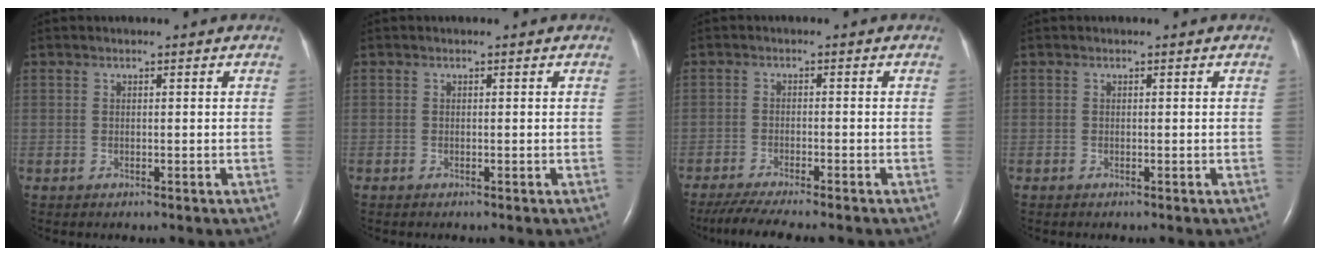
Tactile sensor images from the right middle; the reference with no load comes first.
{"total": 0.0}
{"total": 8.6, "force": [-7.4, 0.5, 4.4], "torque": [-0.068, -0.019, -0.116]}
{"total": 0.0}